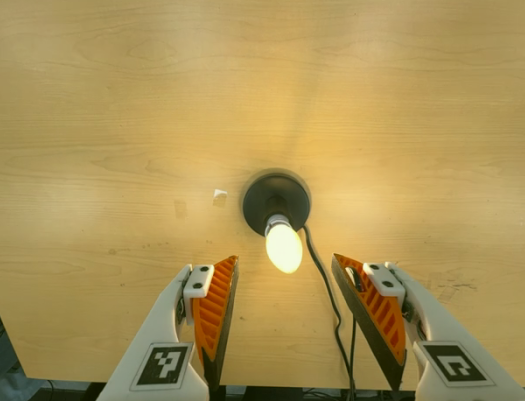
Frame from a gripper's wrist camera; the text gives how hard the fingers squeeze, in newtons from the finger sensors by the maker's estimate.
{"total": 0.0}